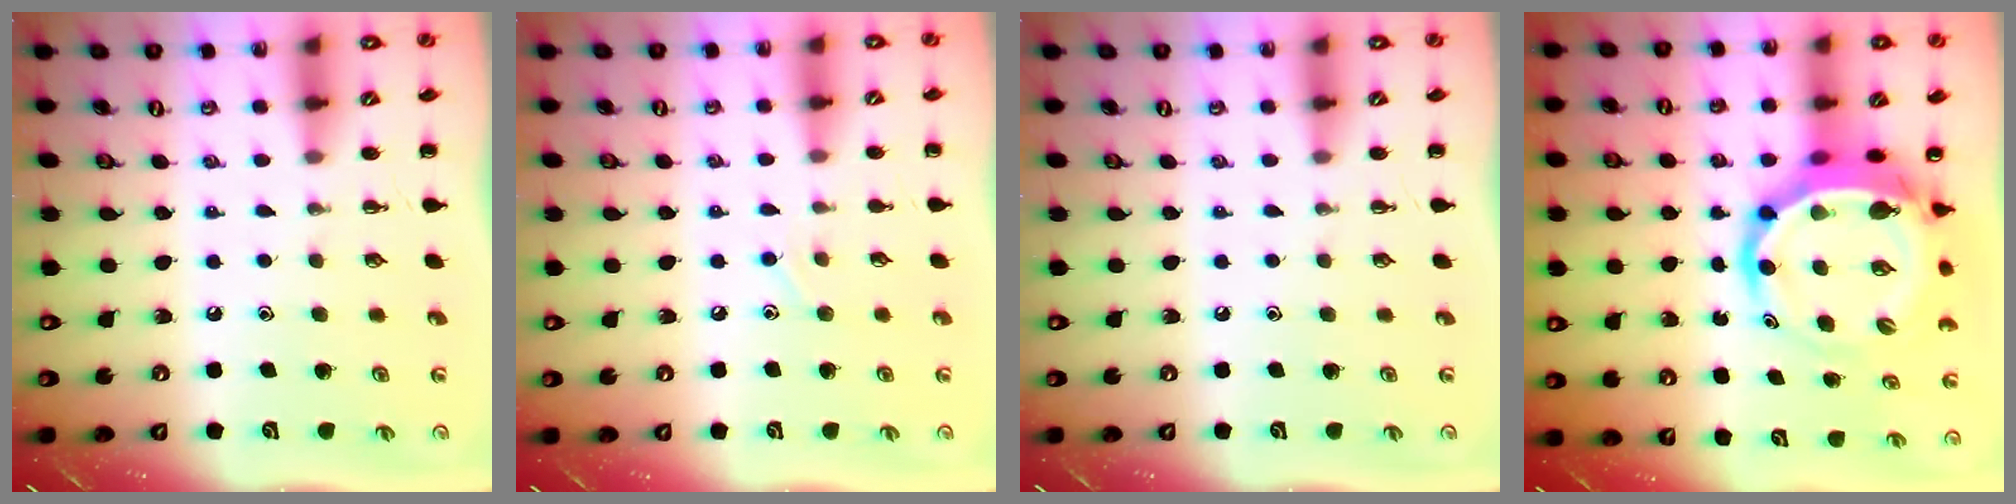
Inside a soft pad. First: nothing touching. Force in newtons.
{"total": 6.2, "press": 5.9, "slide": 2.0}
{"total": 0.0}
{"total": 9.8, "press": 9.4, "slide": 2.8}